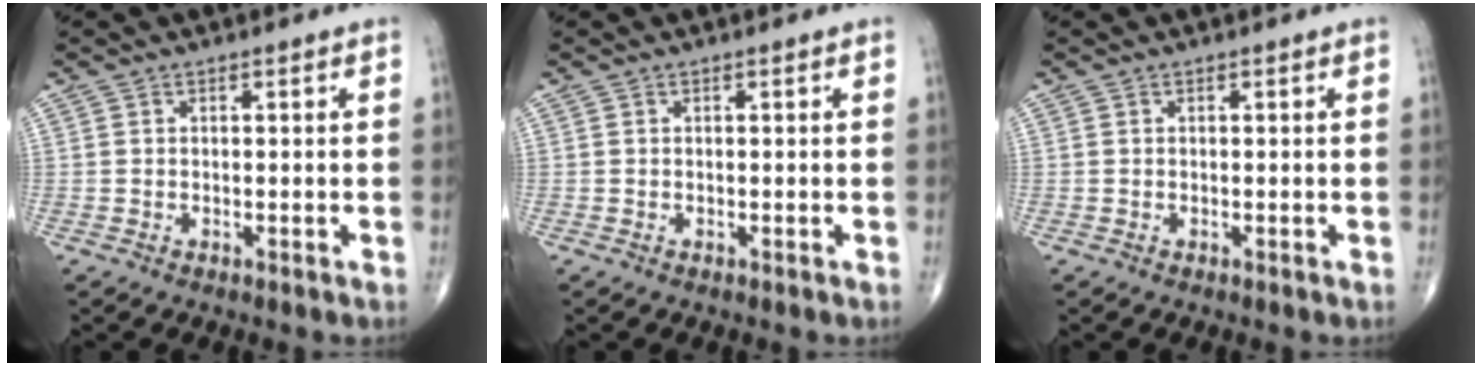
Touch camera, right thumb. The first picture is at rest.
{"total": 0.0}
{"total": 0.0}